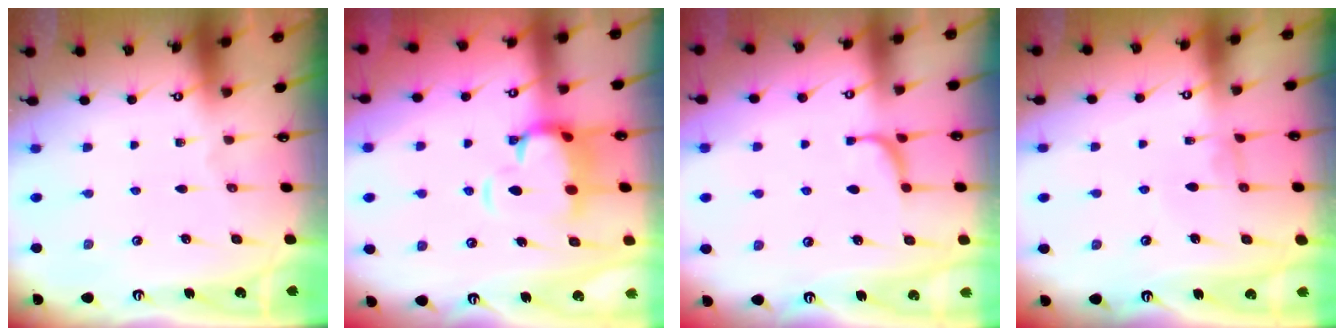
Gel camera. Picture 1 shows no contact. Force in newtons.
{"total": 4.5, "press": 4.2, "slide": 1.8}
{"total": 3.9, "press": 3.9, "slide": 0.3}
{"total": 0.6, "press": 0.6, "slide": 0.3}